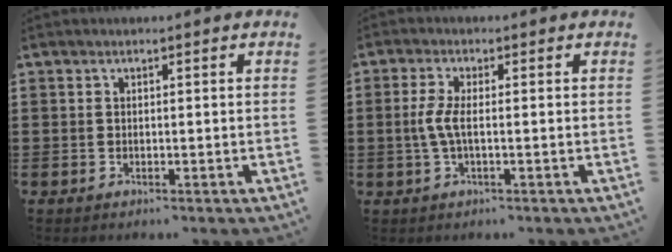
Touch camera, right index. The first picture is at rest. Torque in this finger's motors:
{"motor_torque": [0.63, 0.59, 0.46, 0.14]}